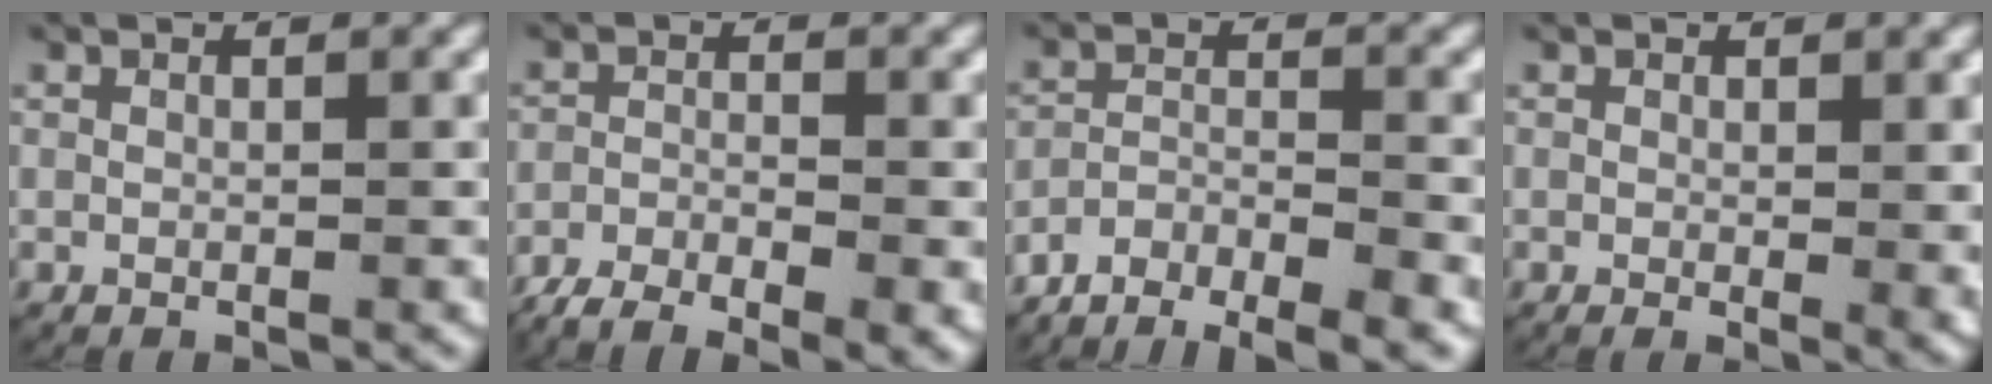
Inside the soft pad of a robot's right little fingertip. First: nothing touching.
{"total": 6.3, "force": [-4.9, 2.2, 3.2], "torque": [-0.050, -0.017, -0.075]}
{"total": 8.7, "force": [-7.8, 3.0, 2.5], "torque": [-0.038, -0.023, -0.126]}
{"total": 1.5, "force": [0.2, 0.4, 1.5], "torque": [-0.014, -0.011, 0.007]}